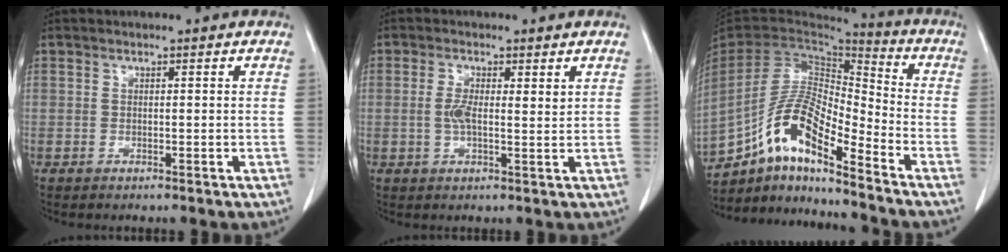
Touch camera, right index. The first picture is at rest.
{"total": 4.0, "force": [0.9, 1.3, 3.7], "torque": [-0.071, 0.003, 0.014]}
{"total": 14.9, "force": [-9.8, 3.0, 10.8], "torque": [-0.214, 0.013, -0.180]}